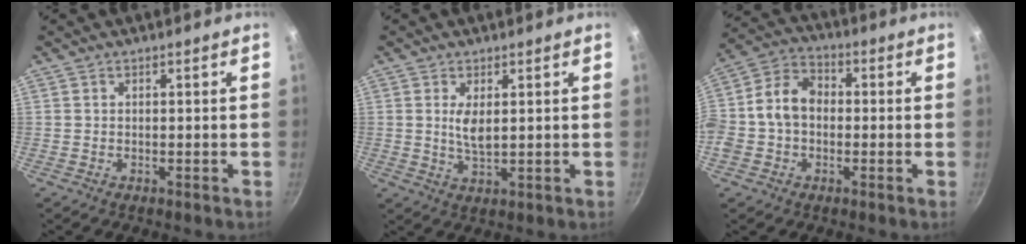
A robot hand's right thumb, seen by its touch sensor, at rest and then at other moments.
{"total": 4.1, "force": [1.0, 1.7, 3.6], "torque": [-0.066, -0.012, 0.021]}
{"total": 10.4, "force": [-0.7, 7.9, 6.7], "torque": [-0.101, 0.032, -0.035]}